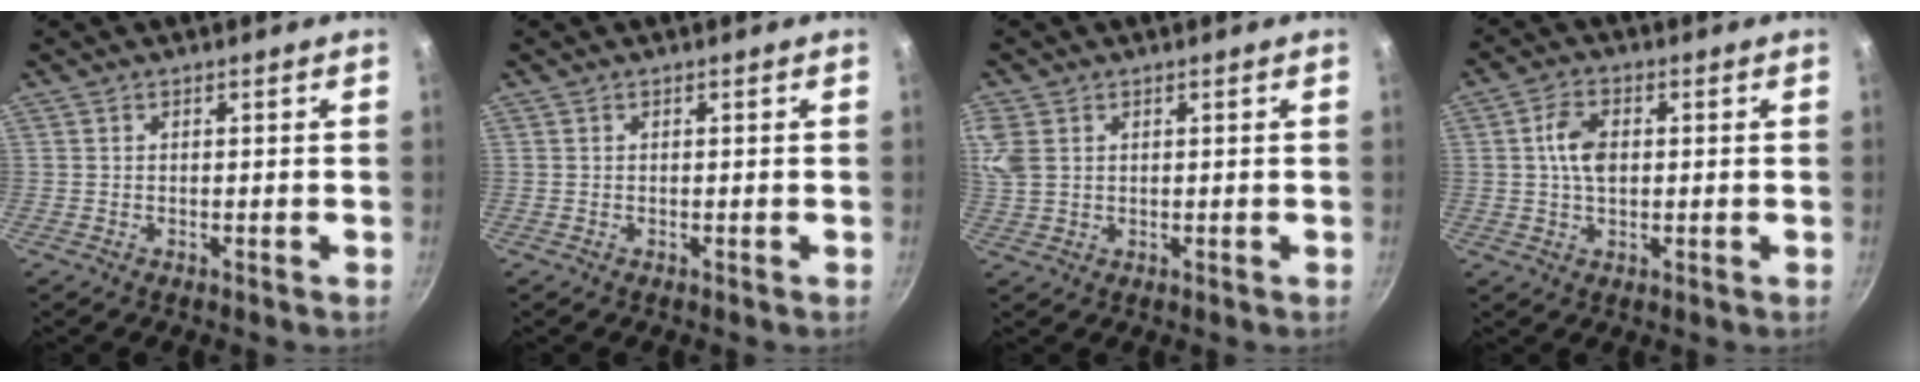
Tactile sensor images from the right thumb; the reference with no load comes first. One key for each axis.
{"total": 0.0}
{"total": 4.7, "fx": 1.3, "fy": 3.3, "fz": 3.0, "tx": -0.085, "ty": 0.006, "tz": 0.032}
{"total": 6.0, "fx": 0.7, "fy": 3.6, "fz": 4.7, "tx": -0.086, "ty": 0.006, "tz": 0.009}